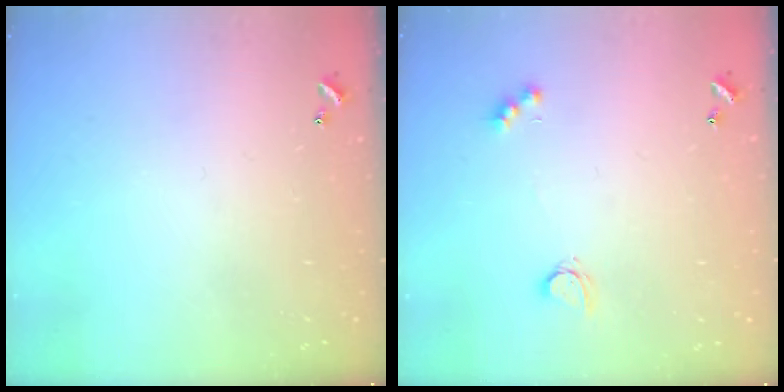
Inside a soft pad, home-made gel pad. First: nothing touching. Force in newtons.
{"total": 2.7, "press": 2.7, "slide": 0.5}